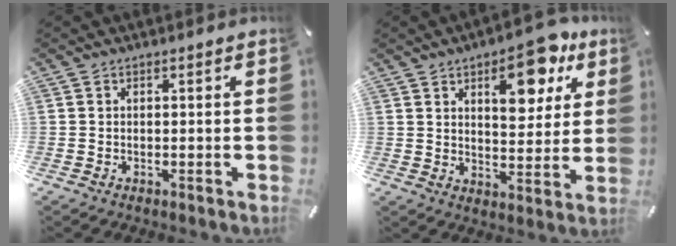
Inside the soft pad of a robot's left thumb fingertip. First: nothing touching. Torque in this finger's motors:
{"motor_torque": [2.45, 1.79, 1.30, -1.14, 0.32]}